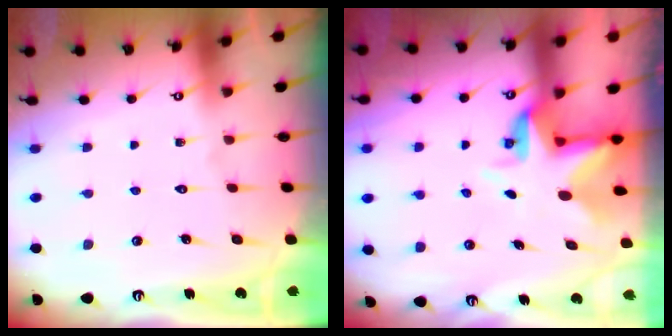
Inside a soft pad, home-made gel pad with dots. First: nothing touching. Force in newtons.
{"total": 5.1, "press": 5.1, "slide": 0.3}